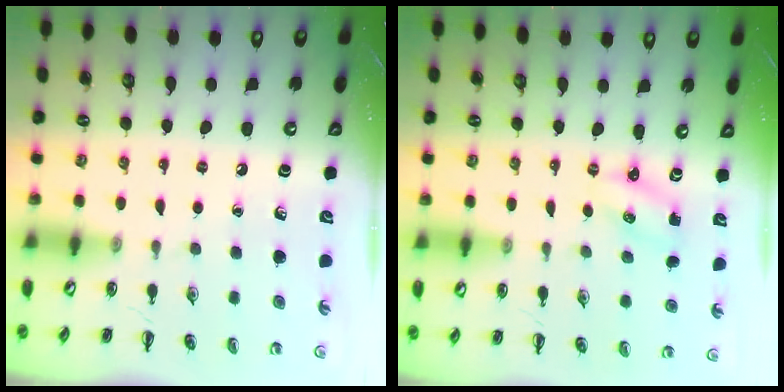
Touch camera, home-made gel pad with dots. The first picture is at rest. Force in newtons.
{"total": 2.3, "press": 2.2, "slide": 0.7}